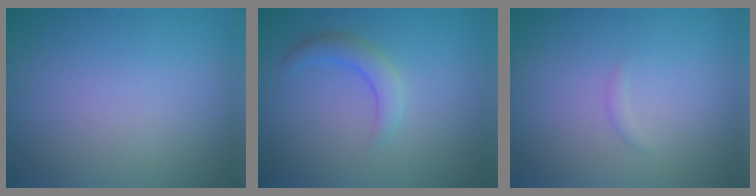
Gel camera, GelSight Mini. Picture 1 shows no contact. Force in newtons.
{"total": 2.3, "press": 2.2, "slide": 0.2}
{"total": 0.5, "press": 0.5, "slide": 0.0}